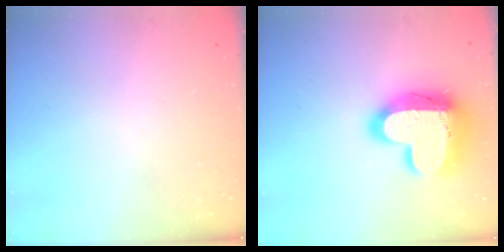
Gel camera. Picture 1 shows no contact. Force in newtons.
{"total": 20.9, "press": 20.9, "slide": 1.8}